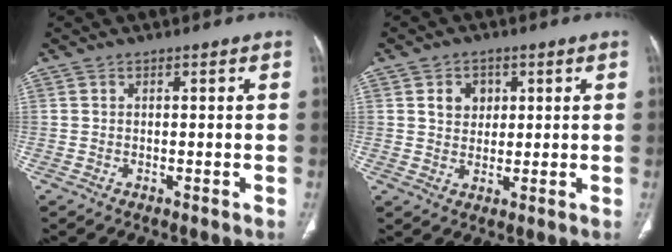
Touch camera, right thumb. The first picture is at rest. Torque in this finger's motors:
{"motor_torque": [0.11, 0.27, 0.17, 0.02, -0.02]}